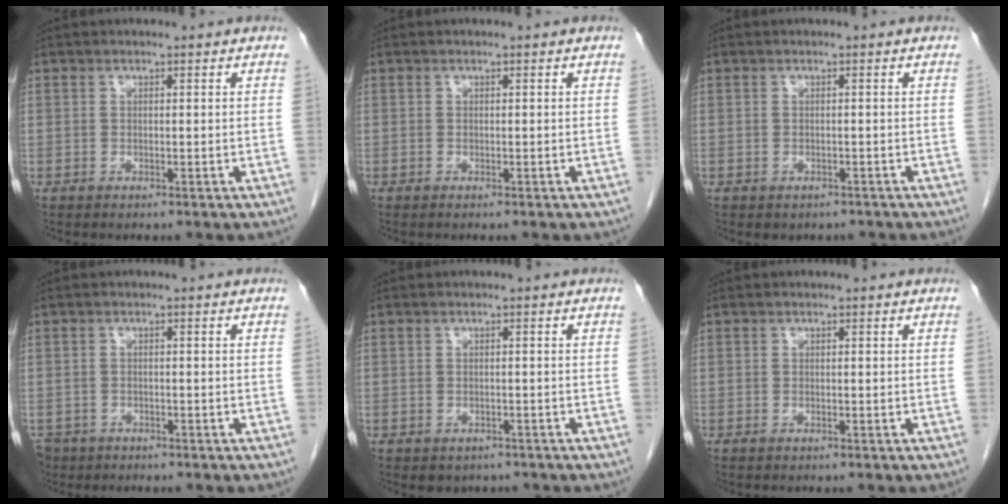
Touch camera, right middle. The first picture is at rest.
{"total": 1.5, "force": [-1.2, 0.4, 0.7], "torque": [-0.011, -0.003, -0.013]}
{"total": 2.1, "force": [-1.6, 1.3, 0.4], "torque": [-0.007, 0.001, -0.019]}
{"total": 4.6, "force": [-3.3, 3.1, 0.8], "torque": [-0.017, -0.001, -0.056]}
{"total": 2.9, "force": [-2.2, 1.8, 0.5], "torque": [-0.005, 0.003, -0.026]}
{"total": 0.0}